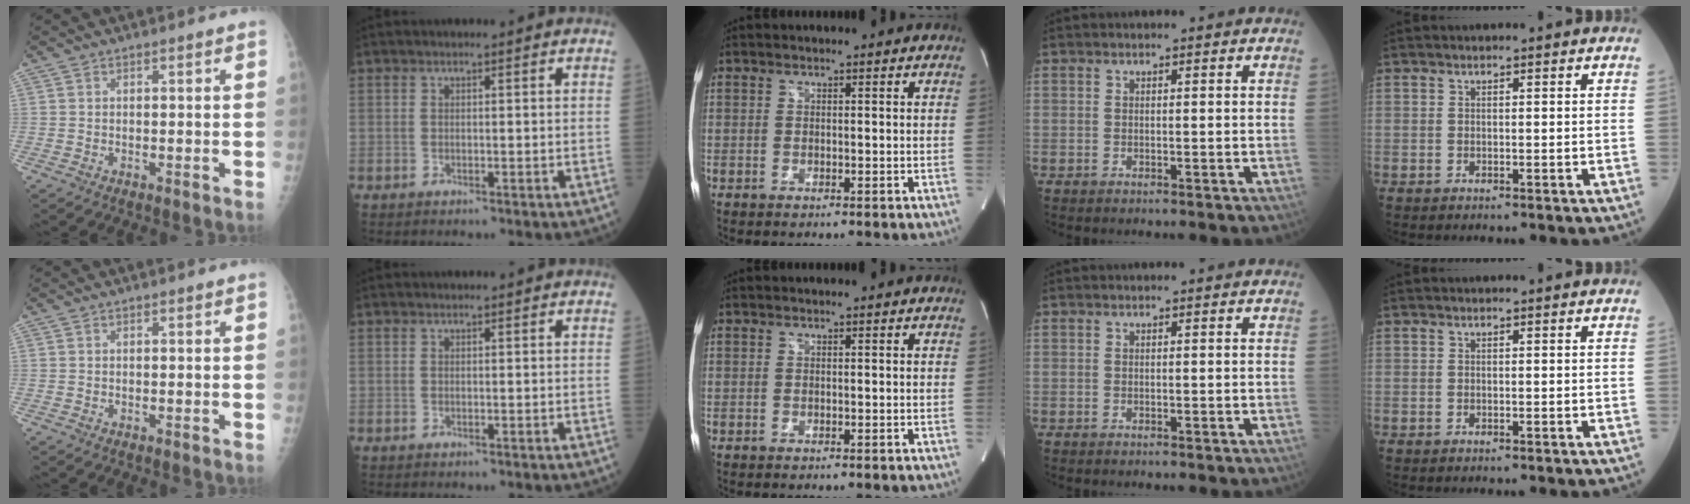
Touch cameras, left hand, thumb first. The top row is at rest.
{}